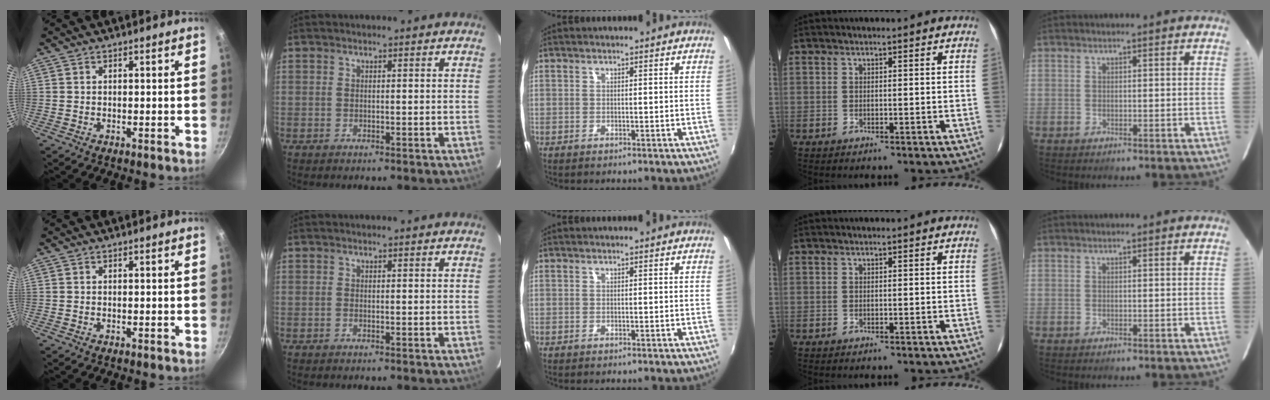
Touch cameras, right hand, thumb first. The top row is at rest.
{}